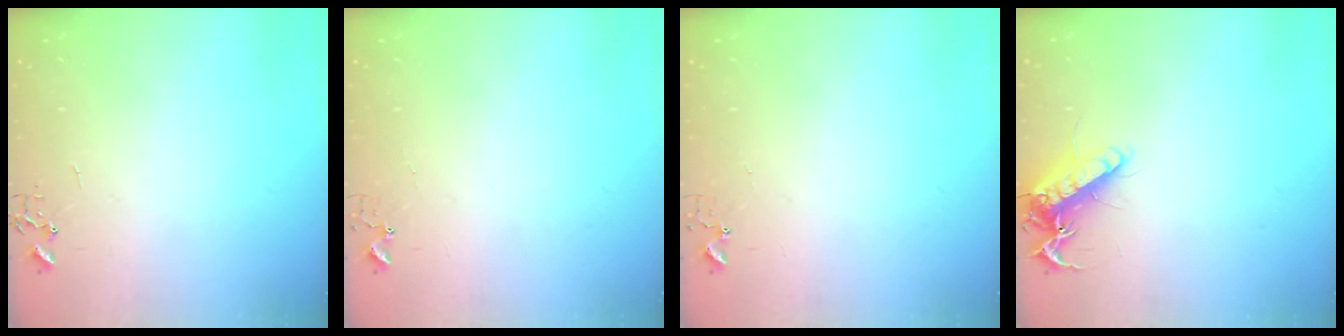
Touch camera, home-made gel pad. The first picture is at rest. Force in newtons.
{"total": 2.9, "press": 2.9, "slide": 0.4}
{"total": 2.9, "press": 2.9, "slide": 0.4}
{"total": 13.6, "press": 13.5, "slide": 1.8}